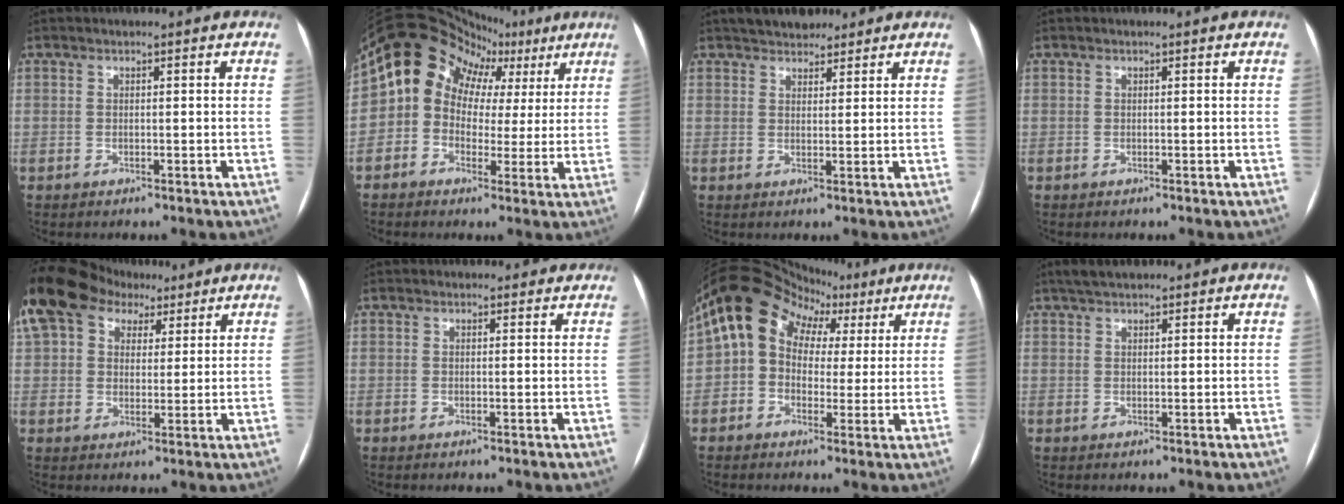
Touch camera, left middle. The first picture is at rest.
{"total": 14.0, "force": [5.1, 12.0, 5.3], "torque": [-0.083, 0.071, 0.066]}
{"total": 5.5, "force": [4.6, 2.3, 1.8], "torque": [-0.017, 0.016, 0.077]}
{"total": 0.0}
{"total": 19.7, "force": [11.3, 13.1, 9.3], "torque": [-0.240, 0.090, 0.201]}
{"total": 2.1, "force": [1.9, 0.9, 0.0], "torque": [0.005, 0.006, 0.014]}
{"total": 13.3, "force": [4.9, 10.5, 6.6], "torque": [-0.115, 0.074, 0.076]}
{"total": 3.2, "force": [2.6, 1.0, 1.6], "torque": [-0.030, 0.017, 0.047]}